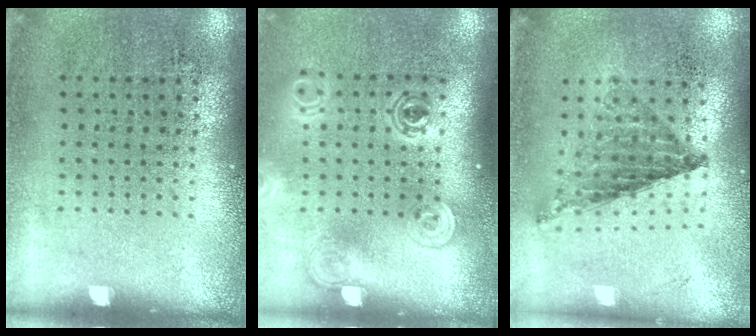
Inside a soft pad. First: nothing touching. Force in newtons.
{"total": 1.9, "press": 1.4, "slide": 1.2}
{"total": 0.8, "press": 0.8, "slide": 0.1}